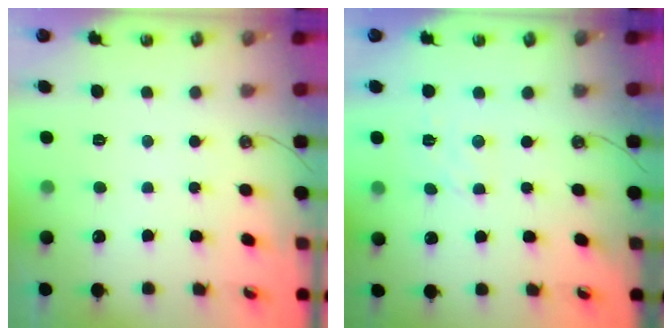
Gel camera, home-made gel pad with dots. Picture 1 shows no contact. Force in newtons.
{"total": 2.1, "press": 2.0, "slide": 0.6}